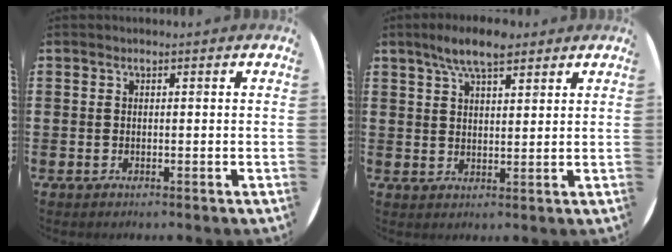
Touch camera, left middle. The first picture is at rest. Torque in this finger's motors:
{"motor_torque": [0.89, -0.80, 0.16, 0.07]}